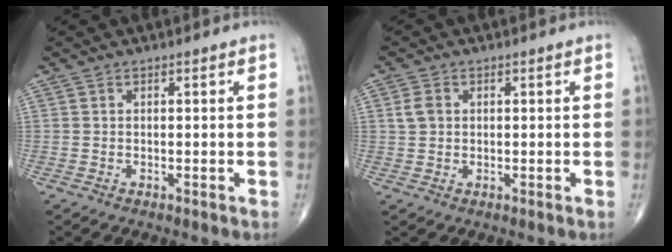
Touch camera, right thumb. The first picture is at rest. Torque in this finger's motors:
{"motor_torque": [-0.36, 0.36, 0.11, -0.07, 0.01]}